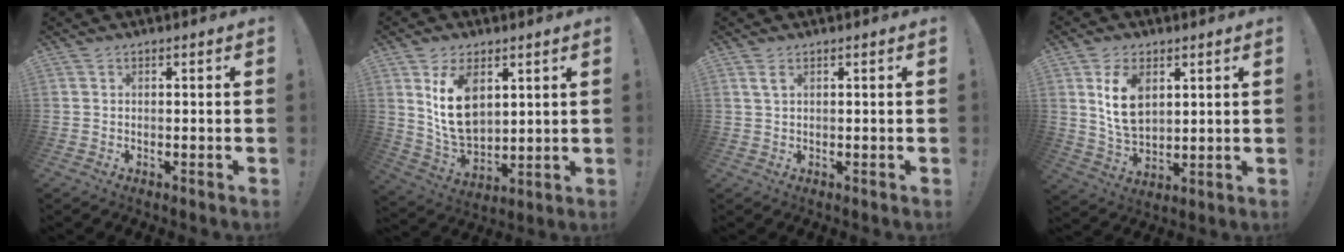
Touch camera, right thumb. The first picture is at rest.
{"total": 13.5, "force": [5.5, 8.8, 8.6], "torque": [-0.150, -0.026, 0.103]}
{"total": 2.1, "force": [0.9, 0.5, 1.8], "torque": [-0.029, -0.002, 0.015]}
{"total": 11.0, "force": [4.4, 7.1, 7.1], "torque": [-0.122, -0.012, 0.080]}